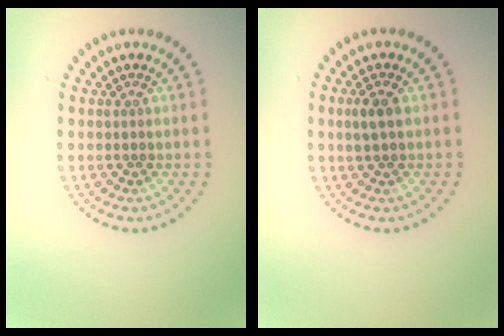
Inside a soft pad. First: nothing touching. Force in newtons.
{"total": 1.6, "press": 1.6, "slide": 0.3}